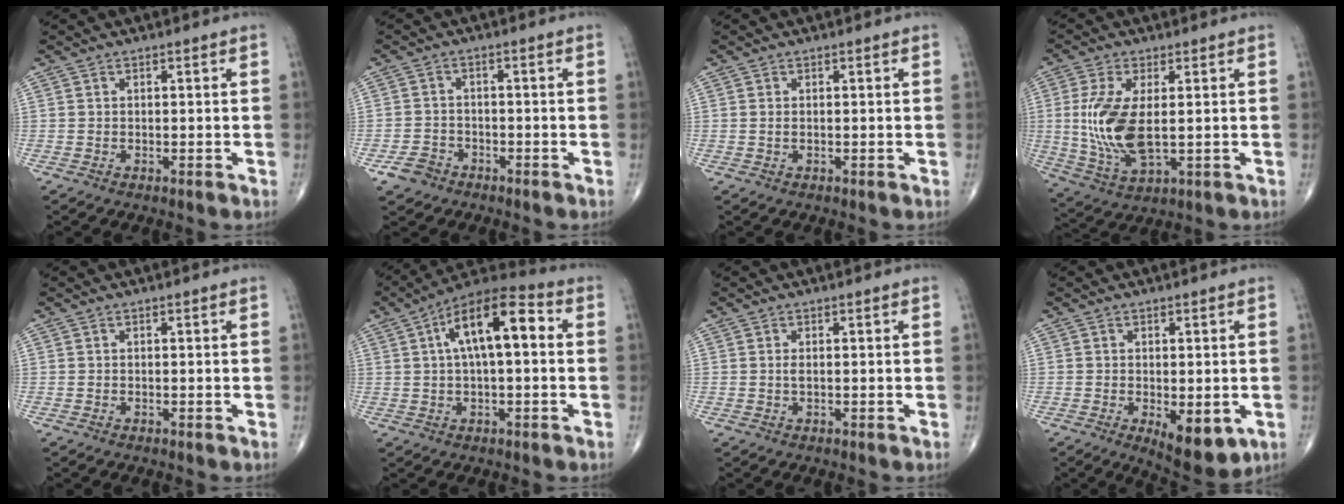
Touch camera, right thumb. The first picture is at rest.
{"total": 3.8, "force": [-2.4, 2.7, 0.9], "torque": [-0.007, 0.017, -0.042]}
{"total": 0.5, "force": [0.1, 0.3, 0.5], "torque": [-0.013, 0.001, 0.003]}
{"total": 13.2, "force": [0.5, 5.9, 11.8], "torque": [-0.261, -0.015, 0.022]}
{"total": 0.0}
{"total": 13.9, "force": [2.7, 5.7, 12.5], "torque": [-0.203, 0.037, 0.036]}
{"total": 0.8, "force": [0.1, 0.2, 0.7], "torque": [-0.017, -0.002, 0.002]}
{"total": 8.4, "force": [-2.5, 3.8, 7.1], "torque": [-0.088, -0.015, -0.025]}